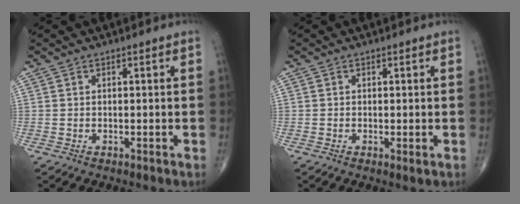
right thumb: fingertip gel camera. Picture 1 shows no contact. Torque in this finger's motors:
{"motor_torque": [-0.19, 0.04, -0.14, 0.06, 0.01]}